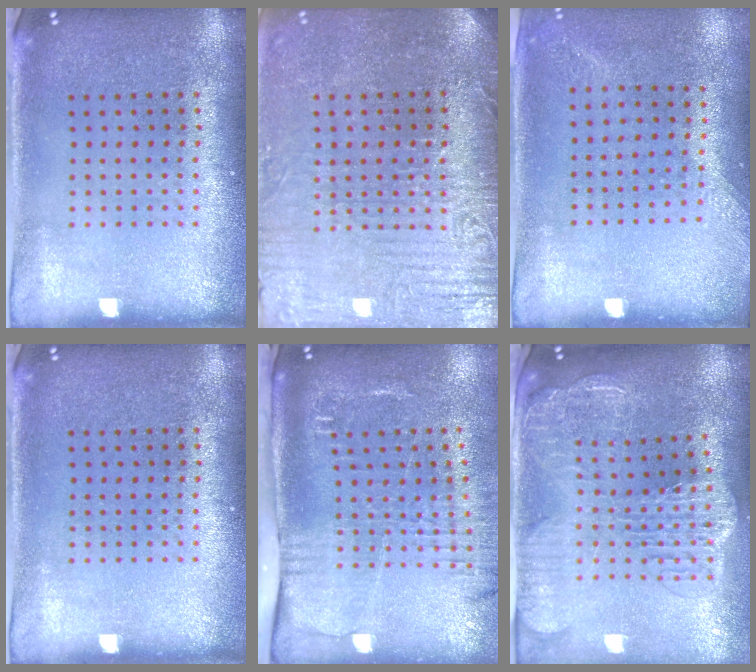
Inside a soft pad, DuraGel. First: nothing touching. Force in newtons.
{"total": 4.0, "press": 3.7, "slide": 1.5}
{"total": 1.3, "press": 1.1, "slide": 0.8}
{"total": 0.0}
{"total": 2.8, "press": 2.1, "slide": 1.7}
{"total": 3.1, "press": 2.6, "slide": 1.8}